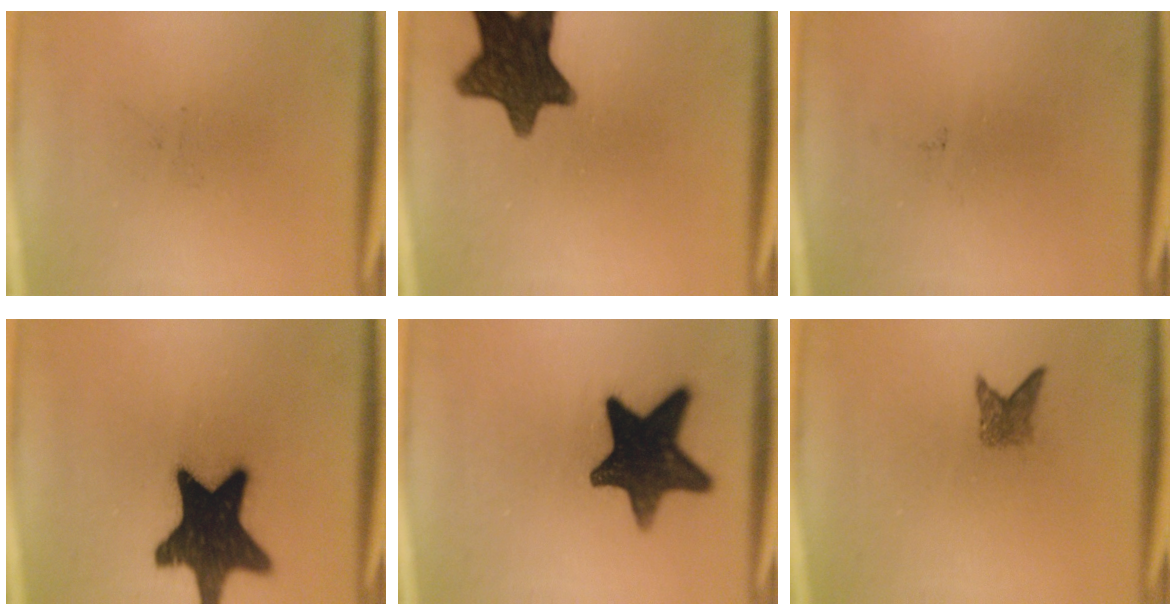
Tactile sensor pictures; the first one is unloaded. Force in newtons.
{"total": 13.6}
{"total": 0.0}
{"total": 19.6}
{"total": 15.0}
{"total": 2.1}